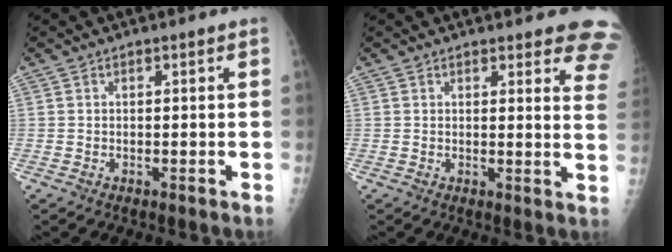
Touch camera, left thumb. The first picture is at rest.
{"total": 9.8, "force": [8.5, 2.7, 4.1], "torque": [0.000, -0.041, 0.067]}